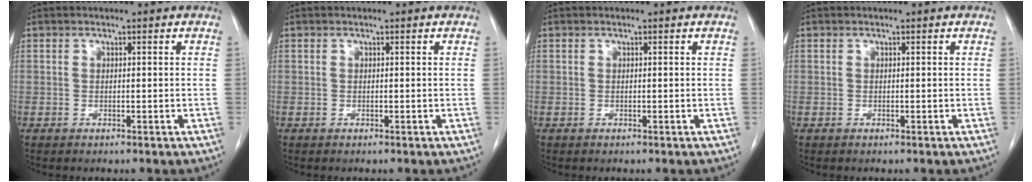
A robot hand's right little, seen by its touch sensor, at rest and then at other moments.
{"total": 0.0}
{"total": 0.0}
{"total": 0.0}